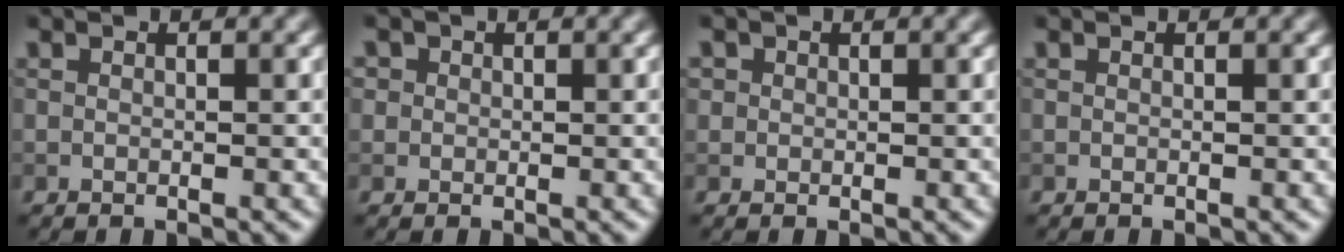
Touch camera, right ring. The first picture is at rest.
{"total": 2.0, "force": [0.8, 1.7, 0.6], "torque": [-0.005, 0.008, 0.009]}
{"total": 1.0, "force": [0.4, 0.9, 0.2], "torque": [0.004, -0.001, 0.001]}
{"total": 0.0}